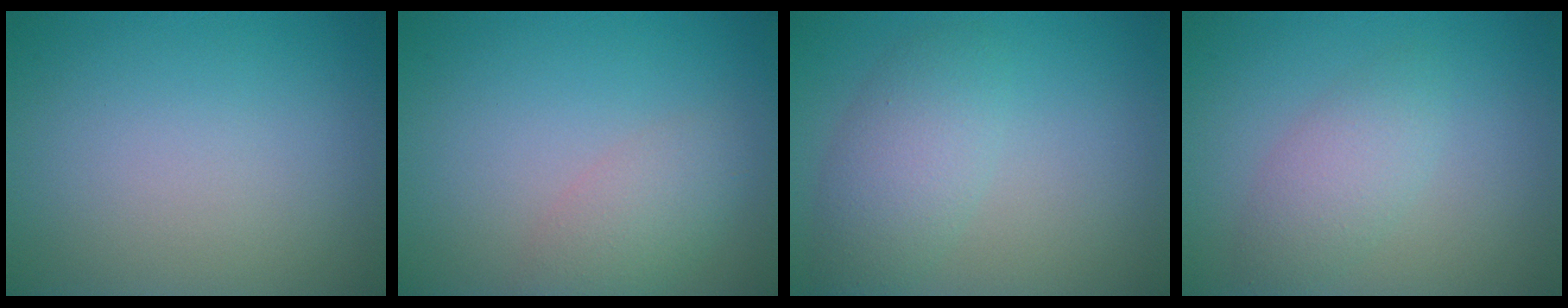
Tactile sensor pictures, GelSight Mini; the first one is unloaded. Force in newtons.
{"total": 2.7, "press": 2.7, "slide": 0.2}
{"total": 3.9, "press": 3.9, "slide": 0.2}
{"total": 2.7, "press": 2.7, "slide": 0.1}